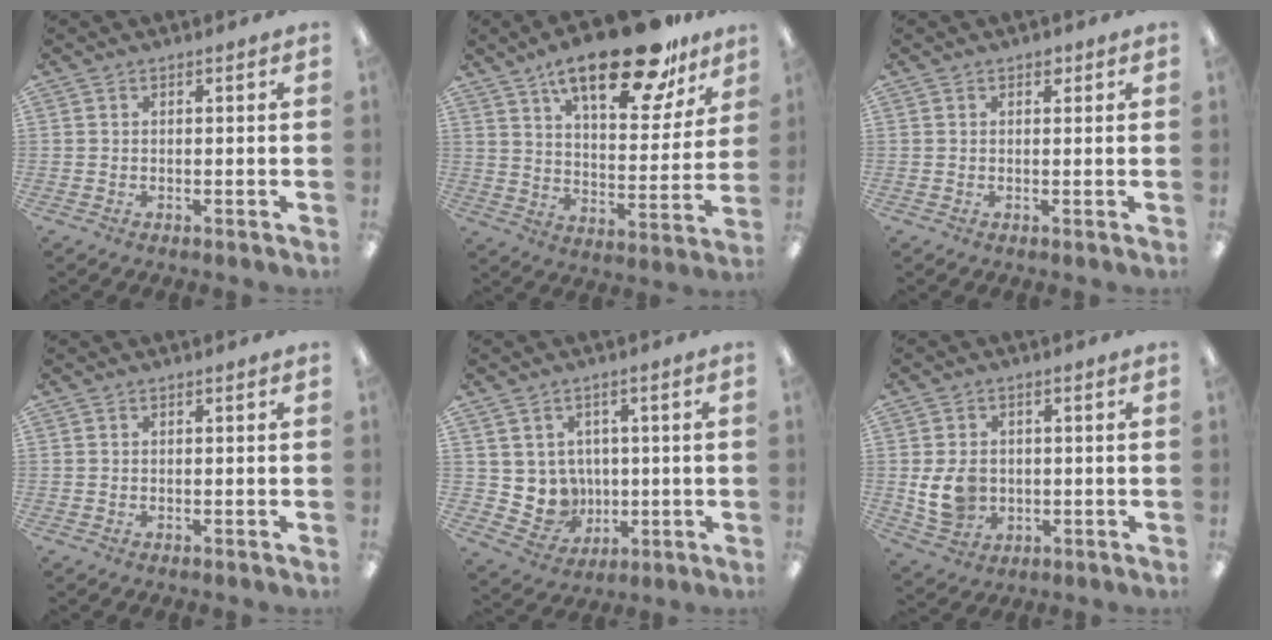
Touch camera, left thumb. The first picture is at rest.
{"total": 22.4, "force": [15.8, 8.1, 13.7], "torque": [-0.207, -0.091, 0.259]}
{"total": 1.3, "force": [0.8, 0.9, 0.6], "torque": [0.003, -0.004, 0.010]}
{"total": 0.0}
{"total": 6.7, "force": [2.1, 6.3, 0.5], "torque": [-0.022, -0.015, 0.051]}
{"total": 7.9, "force": [-0.3, 6.5, 4.6], "torque": [-0.097, 0.004, -0.004]}